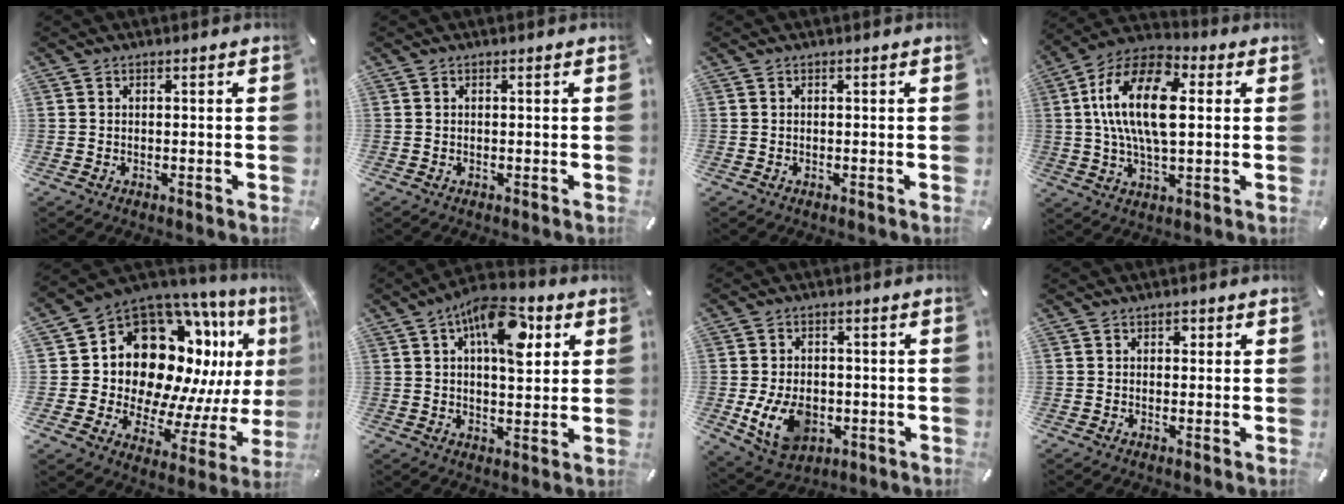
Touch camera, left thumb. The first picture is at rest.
{"total": 0.0}
{"total": 0.0}
{"total": 17.2, "force": [2.6, 9.0, 14.5], "torque": [-0.291, 0.001, 0.041]}
{"total": 17.5, "force": [8.2, 12.6, 8.9], "torque": [-0.151, -0.101, 0.161]}
{"total": 13.3, "force": [5.5, 6.3, 10.4], "torque": [-0.156, -0.015, 0.091]}
{"total": 11.1, "force": [-2.6, 8.1, 7.2], "torque": [-0.151, 0.000, -0.045]}
{"total": 1.2, "force": [0.4, 1.0, 0.6], "torque": [-0.005, 0.003, 0.004]}